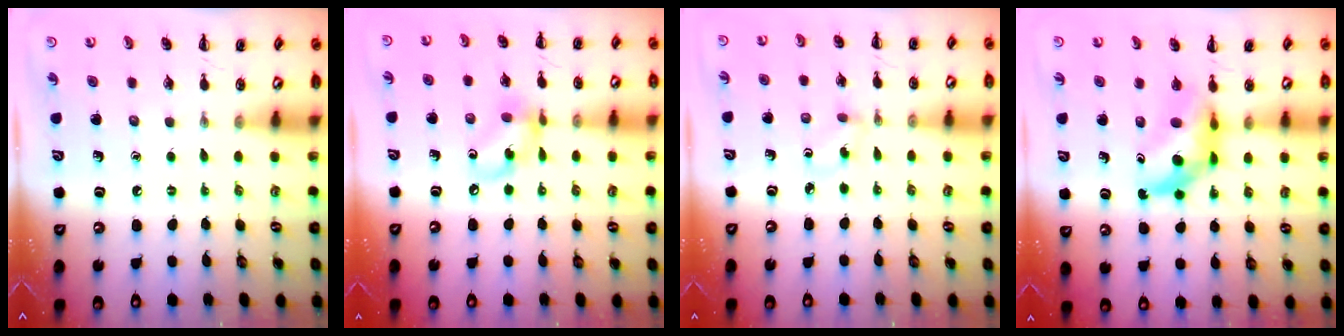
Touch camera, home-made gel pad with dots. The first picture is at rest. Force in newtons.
{"total": 9.6, "press": 9.5, "slide": 1.6}
{"total": 1.5, "press": 1.3, "slide": 0.8}
{"total": 6.8, "press": 6.6, "slide": 1.7}